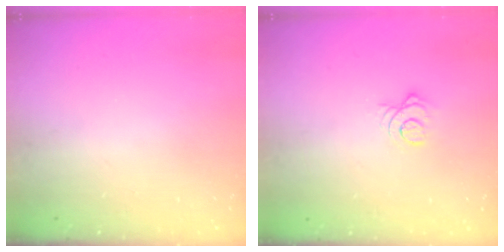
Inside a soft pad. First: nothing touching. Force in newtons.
{"total": 3.3, "press": 3.3, "slide": 0.2}